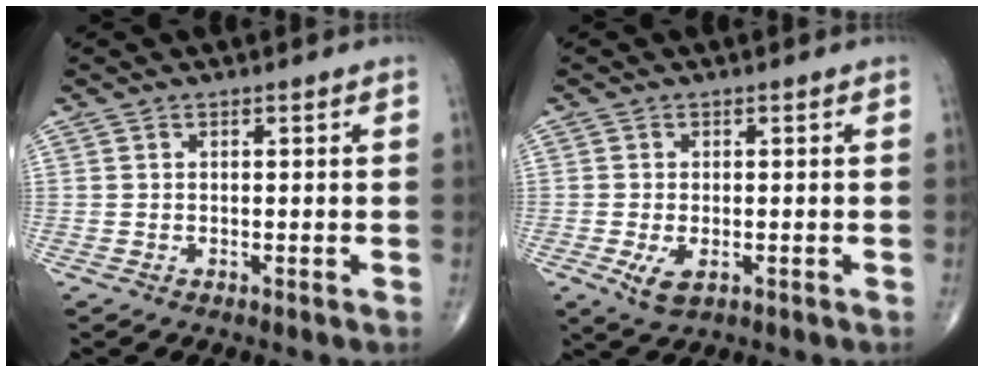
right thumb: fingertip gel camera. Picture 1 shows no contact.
{"total": 4.0, "force": [-1.2, 2.1, 3.2], "torque": [-0.060, -0.009, -0.017]}